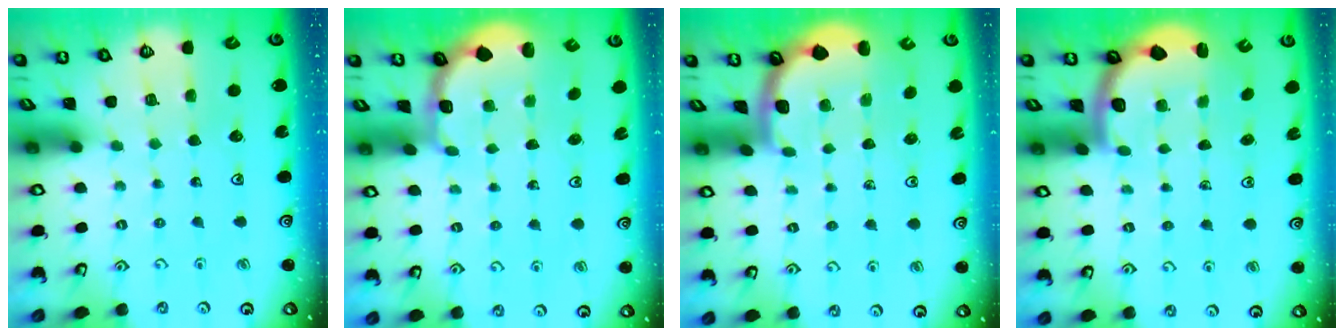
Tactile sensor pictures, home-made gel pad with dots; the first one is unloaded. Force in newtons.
{"total": 1.9, "press": 1.8, "slide": 0.7}
{"total": 1.7, "press": 1.7, "slide": 0.0}
{"total": 2.5, "press": 2.4, "slide": 0.7}